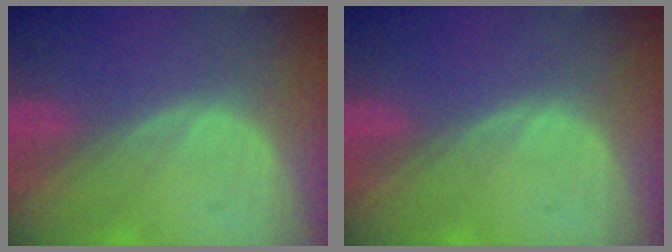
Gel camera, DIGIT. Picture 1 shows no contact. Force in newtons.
{"total": 0.0}